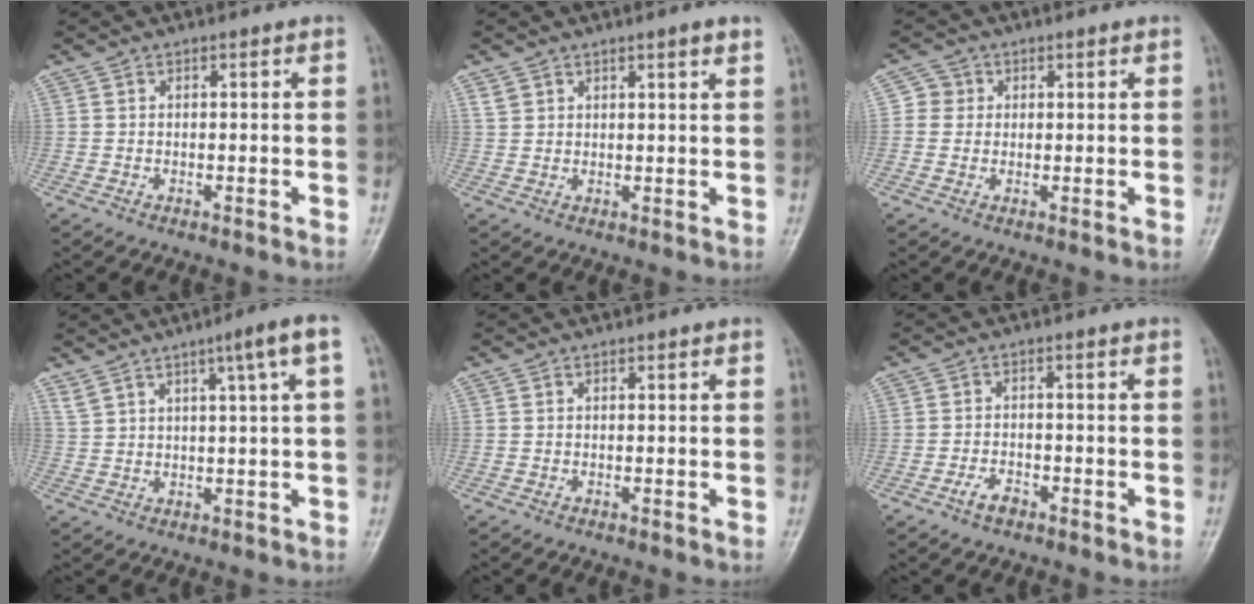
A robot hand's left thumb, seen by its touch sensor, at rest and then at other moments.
{"total": 3.2, "force": [2.4, 0.6, 1.9], "torque": [-0.027, -0.013, 0.044]}
{"total": 2.8, "force": [0.5, 2.8, 0.4], "torque": [0.017, 0.004, 0.000]}
{"total": 7.4, "force": [3.7, 0.0, 6.4], "torque": [-0.105, -0.005, 0.065]}
{"total": 0.0}
{"total": 2.8, "force": [-1.9, 1.4, 1.5], "torque": [-0.028, 0.015, -0.033]}